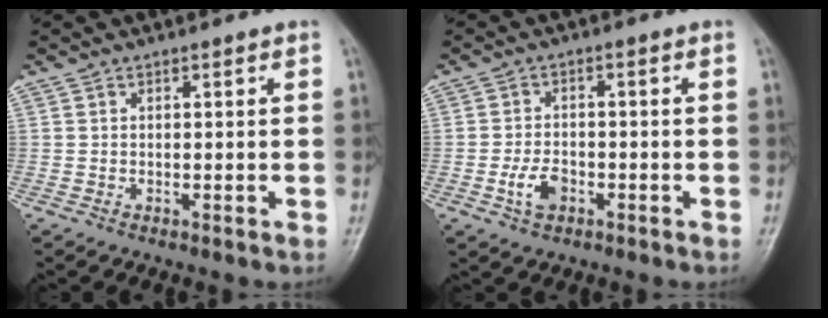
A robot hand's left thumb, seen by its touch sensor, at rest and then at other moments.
{"total": 4.5, "force": [-1.8, 2.8, 3.0], "torque": [-0.054, 0.011, -0.033]}